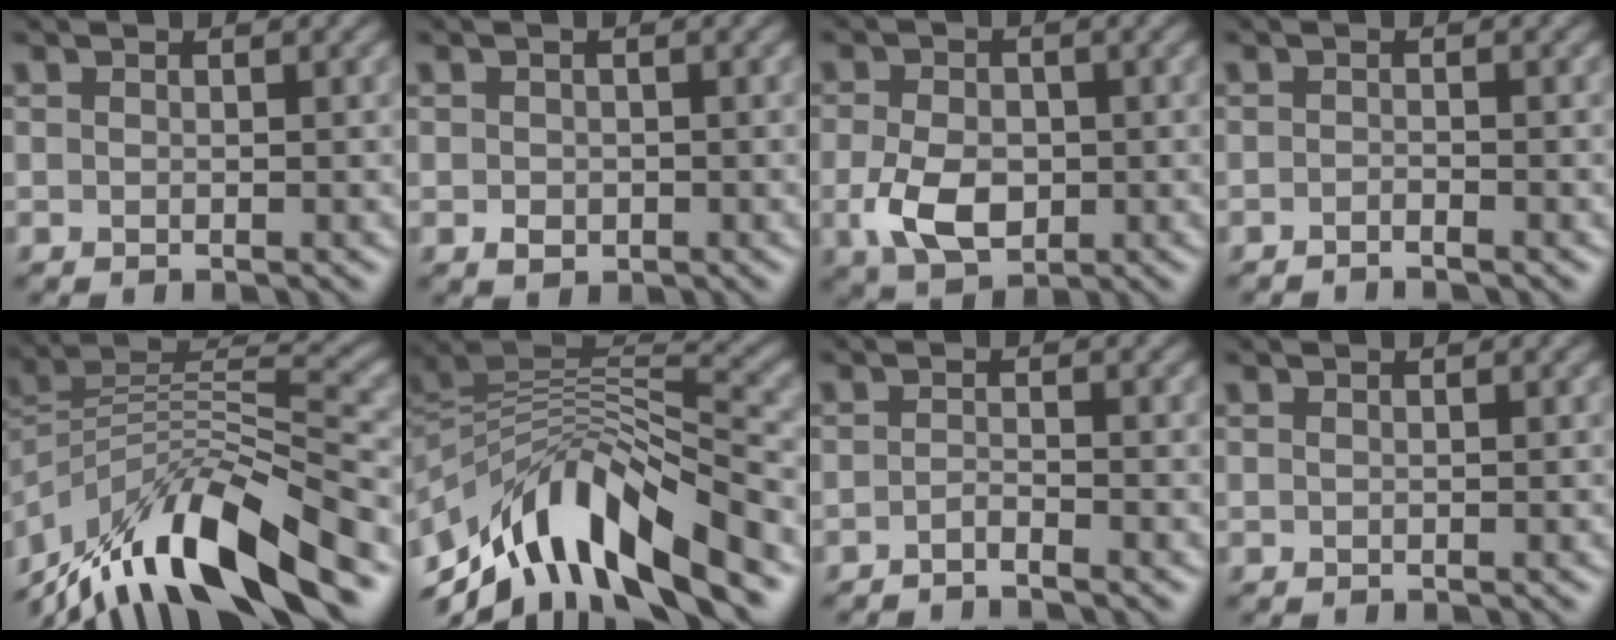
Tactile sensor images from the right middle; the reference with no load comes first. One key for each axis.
{"total": 1.2, "fx": -0.3, "fy": 0.9, "fz": 0.6, "tx": -0.011, "ty": -0.002, "tz": -0.009}
{"total": 4.9, "fx": -1.0, "fy": 3.3, "fz": 3.6, "tx": -0.077, "ty": -0.007, "tz": -0.022}
{"total": 1.0, "fx": -0.8, "fy": 0.1, "fz": 0.6, "tx": -0.008, "ty": 0.000, "tz": -0.019}
{"total": 12.5, "fx": -8.6, "fy": 3.7, "fz": 8.3, "tx": -0.151, "ty": 0.028, "tz": -0.158}
{"total": 11.4, "fx": -6.1, "fy": 5.0, "fz": 8.2, "tx": -0.149, "ty": 0.018, "tz": -0.108}
{"total": 1.4, "fx": -1.0, "fy": 0.2, "fz": 0.9, "tx": -0.015, "ty": -0.001, "tz": -0.026}
{"total": 0.0}